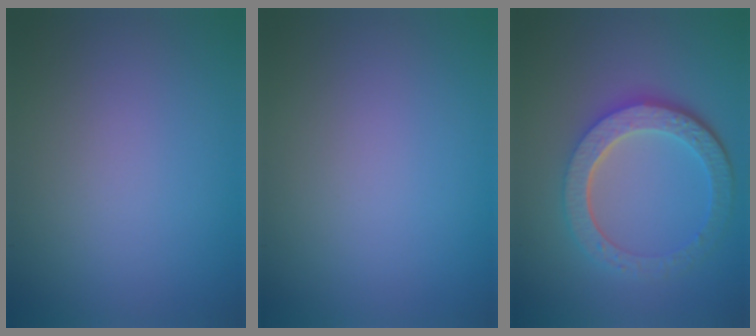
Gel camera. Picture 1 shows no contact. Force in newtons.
{"total": 0.0}
{"total": 6.2, "press": 4.6, "slide": 4.1}